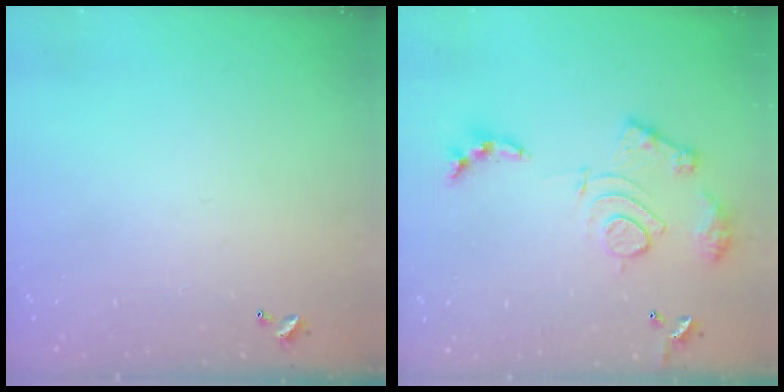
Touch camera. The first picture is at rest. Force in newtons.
{"total": 14.5, "press": 14.4, "slide": 1.3}